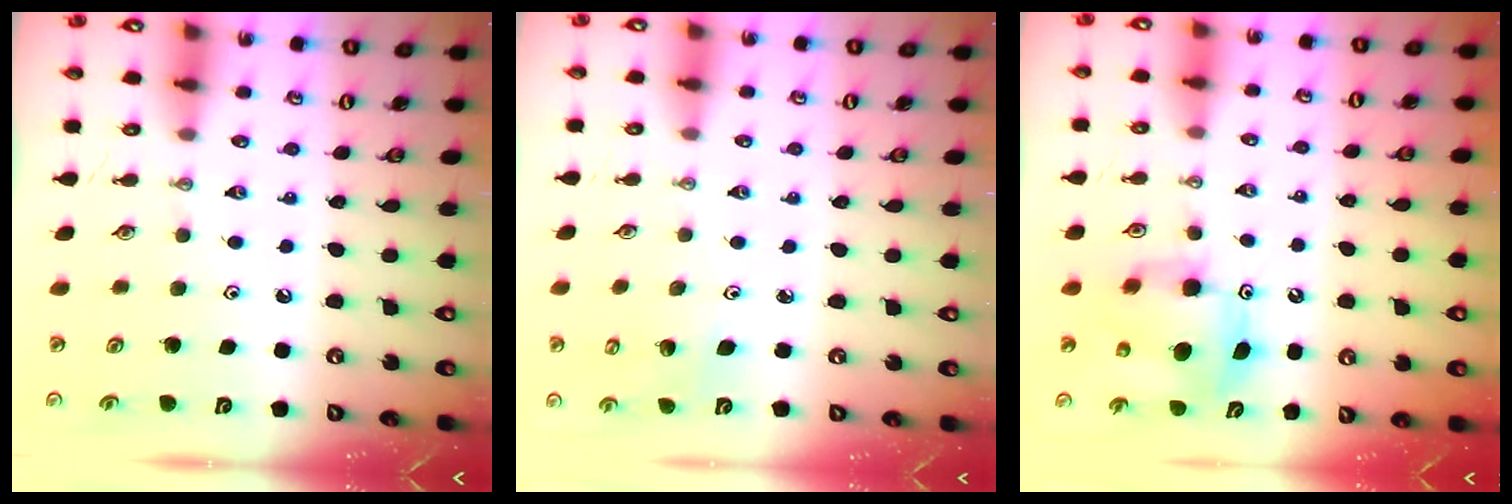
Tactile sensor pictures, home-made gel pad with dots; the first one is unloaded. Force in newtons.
{"total": 2.9, "press": 2.8, "slide": 0.3}
{"total": 7.9, "press": 7.9, "slide": 0.2}